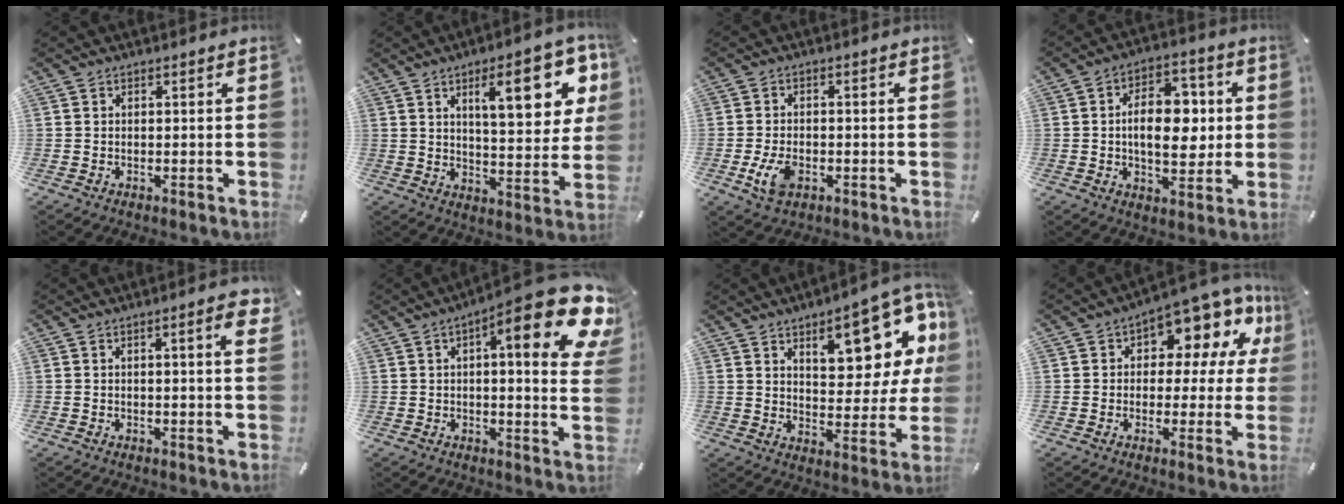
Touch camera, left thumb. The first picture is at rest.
{"total": 18.0, "force": [7.7, 6.4, 15.0], "torque": [-0.211, -0.022, 0.114]}
{"total": 5.7, "force": [-2.1, 3.5, 3.9], "torque": [-0.096, 0.000, -0.041]}
{"total": 13.4, "force": [1.1, 8.3, 10.5], "torque": [-0.139, 0.004, 0.019]}
{"total": 5.2, "force": [1.6, 0.9, 4.8], "torque": [-0.077, -0.001, 0.023]}
{"total": 19.7, "force": [9.3, 4.9, 16.7], "torque": [-0.225, -0.064, 0.134]}
{"total": 17.4, "force": [9.8, 7.6, 12.2], "torque": [-0.152, -0.060, 0.158]}
{"total": 11.5, "force": [7.0, 5.7, 7.1], "torque": [-0.097, -0.064, 0.120]}